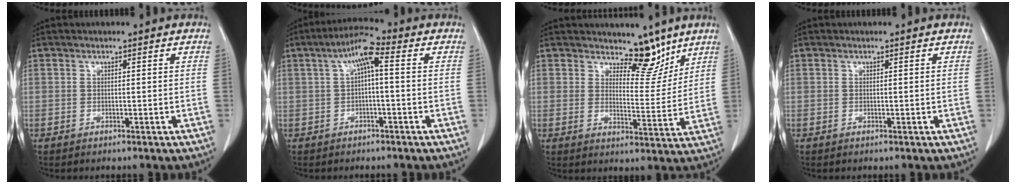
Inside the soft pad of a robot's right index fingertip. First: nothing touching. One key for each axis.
{"total": 6.0, "fx": 1.1, "fy": 1.2, "fz": 5.8, "tx": -0.108, "ty": 0.027, "tz": 0.016}
{"total": 6.8, "fx": 5.5, "fy": 2.7, "fz": 2.9, "tx": -0.025, "ty": -0.015, "tz": 0.086}
{"total": 0.0}